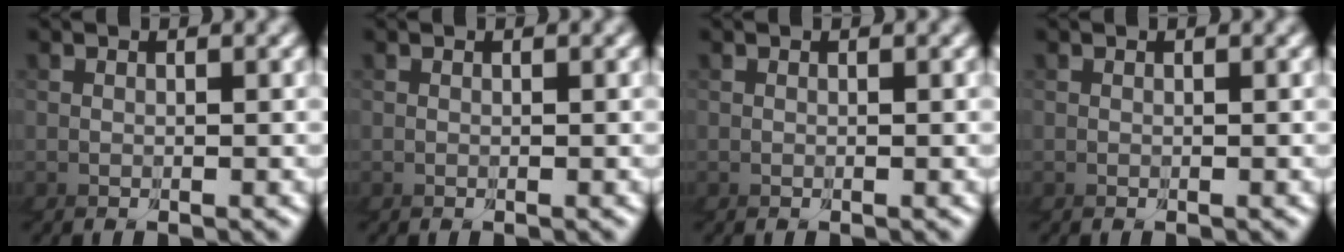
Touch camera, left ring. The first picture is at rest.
{"total": 0.0}
{"total": 0.0}
{"total": 0.0}